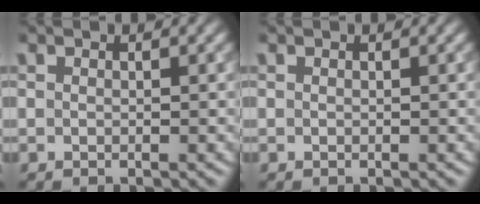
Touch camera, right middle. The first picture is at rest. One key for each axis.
{"total": 0.0}